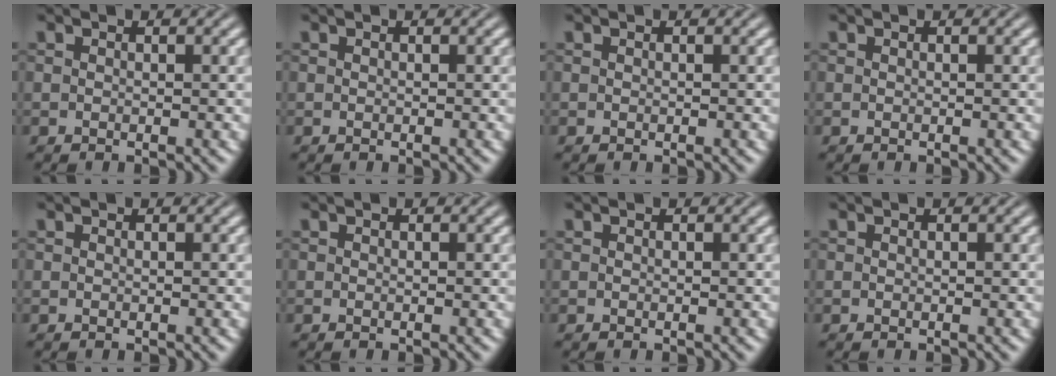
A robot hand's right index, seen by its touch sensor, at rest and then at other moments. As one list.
[{"total": 0.0}, {"total": 0.0}, {"total": 0.0}, {"total": 0.0}, {"total": 0.0}, {"total": 0.0}, {"total": 0.0}]